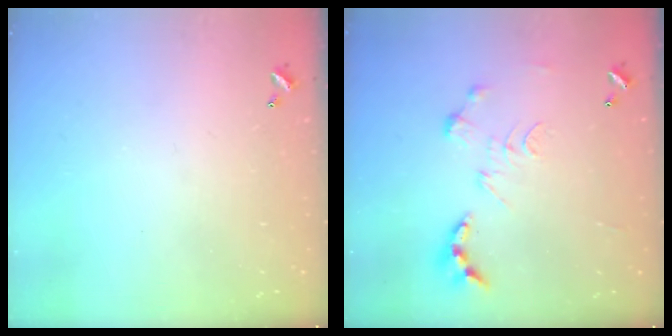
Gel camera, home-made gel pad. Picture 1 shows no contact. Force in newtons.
{"total": 0.0}